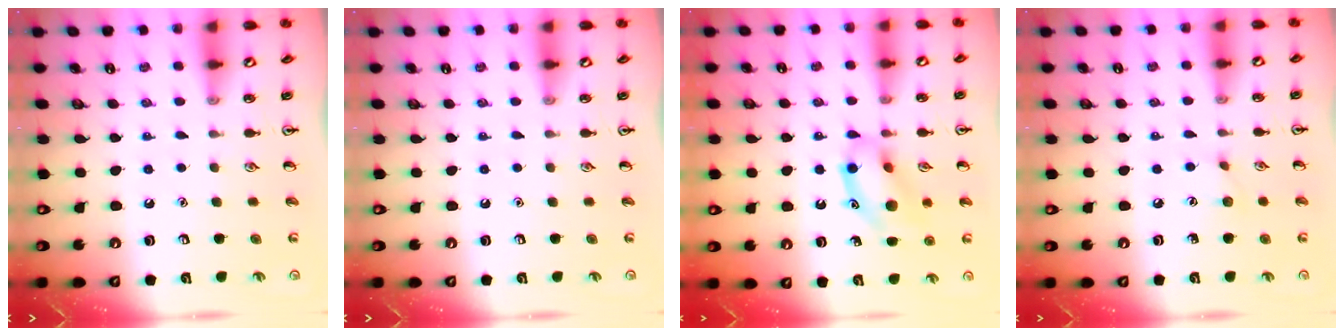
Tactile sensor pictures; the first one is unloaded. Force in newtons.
{"total": 0.0}
{"total": 13.5, "press": 13.4, "slide": 1.4}
{"total": 4.8, "press": 4.6, "slide": 1.3}